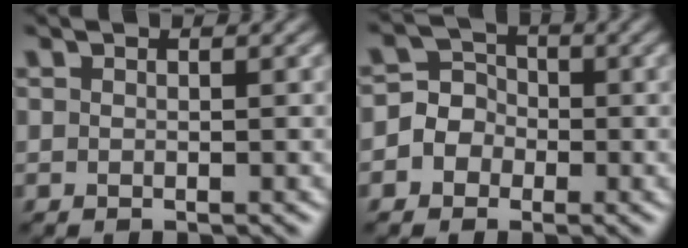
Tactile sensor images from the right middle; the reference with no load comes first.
{"total": 4.4, "force": [-1.0, 4.0, 1.3], "torque": [-0.002, 0.025, -0.043]}